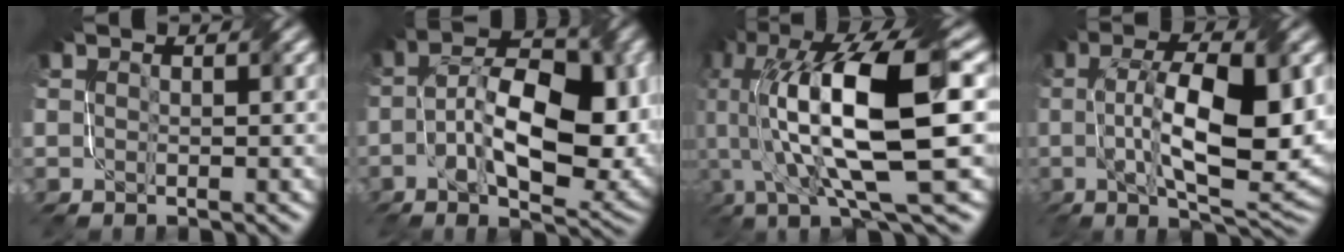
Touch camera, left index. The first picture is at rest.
{"total": 12.5, "force": [-1.6, 5.9, 10.9], "torque": [-0.177, 0.002, -0.021]}
{"total": 14.6, "force": [0.1, 4.4, 13.9], "torque": [-0.253, 0.002, 0.010]}
{"total": 11.9, "force": [0.1, 4.1, 11.2], "torque": [-0.178, 0.002, 0.010]}